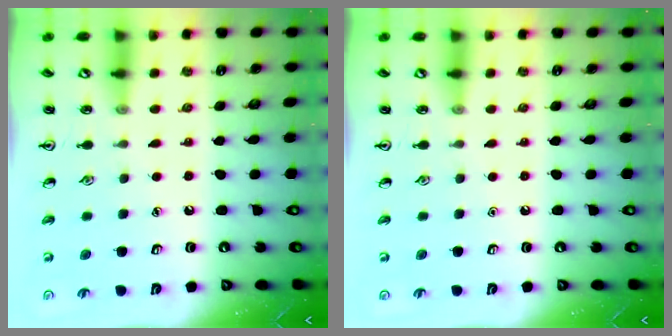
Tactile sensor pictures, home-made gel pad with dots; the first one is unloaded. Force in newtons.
{"total": 0.0}